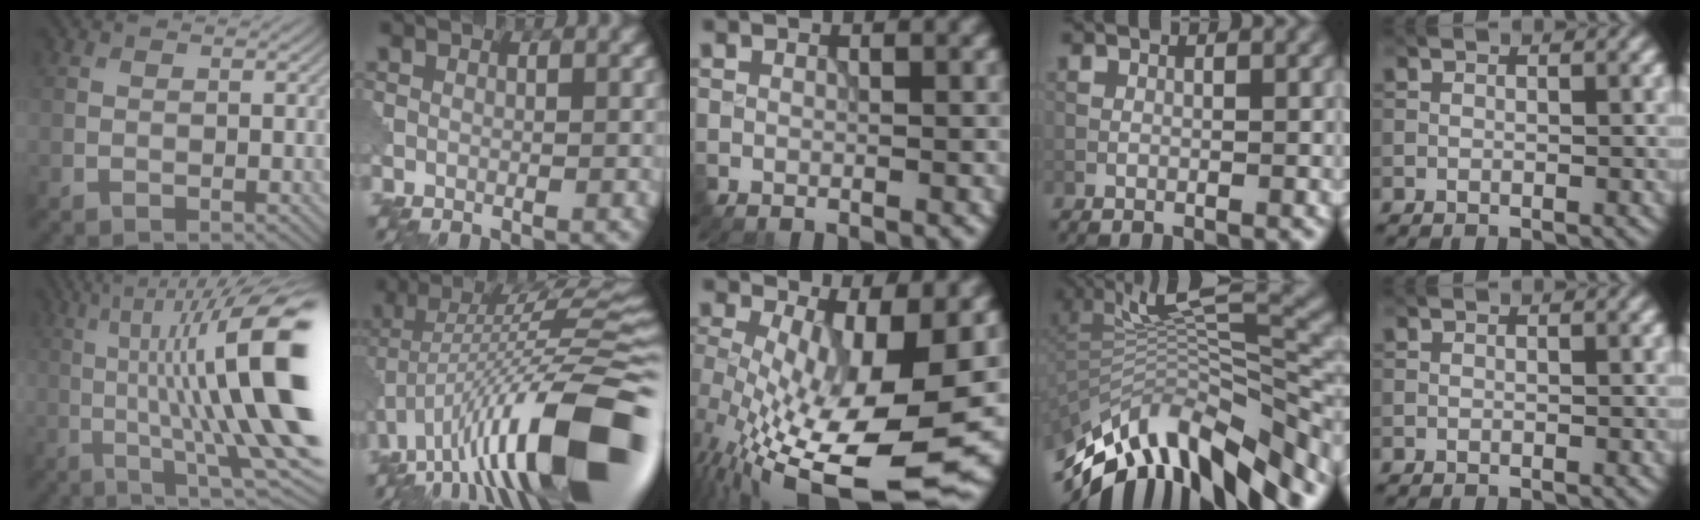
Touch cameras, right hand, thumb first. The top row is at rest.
{"thumb": {"total": 18.6, "force": [2.1, 4.7, 17.9], "torque": [-0.269, 0.034, 0.048]}, "index": {"total": 16.5, "force": [-6.3, 5.2, 14.3], "torque": [-0.218, 0.043, -0.122]}, "middle": {"total": 15.0, "force": [-1.9, 5.3, 13.9], "torque": [-0.242, -0.043, -0.012]}, "ring": {"total": 12.6, "force": [-5.2, 4.7, 10.5], "torque": [-0.198, 0.026, -0.087]}}